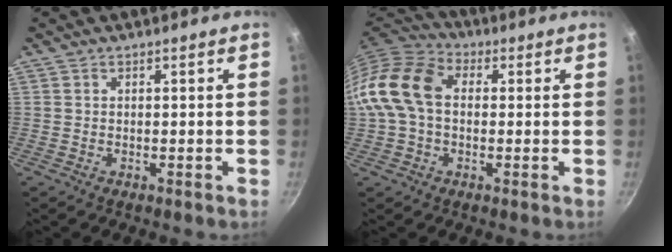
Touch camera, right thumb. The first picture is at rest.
{"total": 13.9, "force": [0.8, 9.8, 9.8], "torque": [-0.172, 0.031, -0.005]}